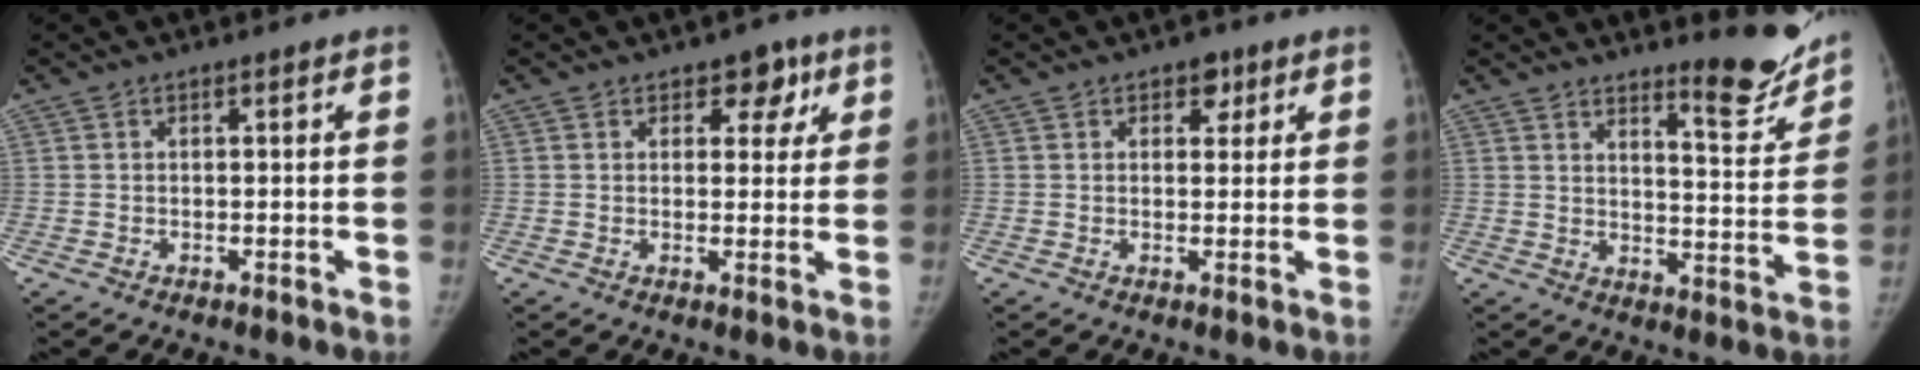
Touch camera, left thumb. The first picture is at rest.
{"total": 4.8, "force": [2.6, 3.3, 2.5], "torque": [0.006, -0.008, 0.031]}
{"total": 2.9, "force": [1.6, 2.0, 1.4], "torque": [0.006, -0.005, 0.019]}
{"total": 11.1, "force": [9.6, 2.1, 5.1], "torque": [-0.038, -0.091, 0.129]}